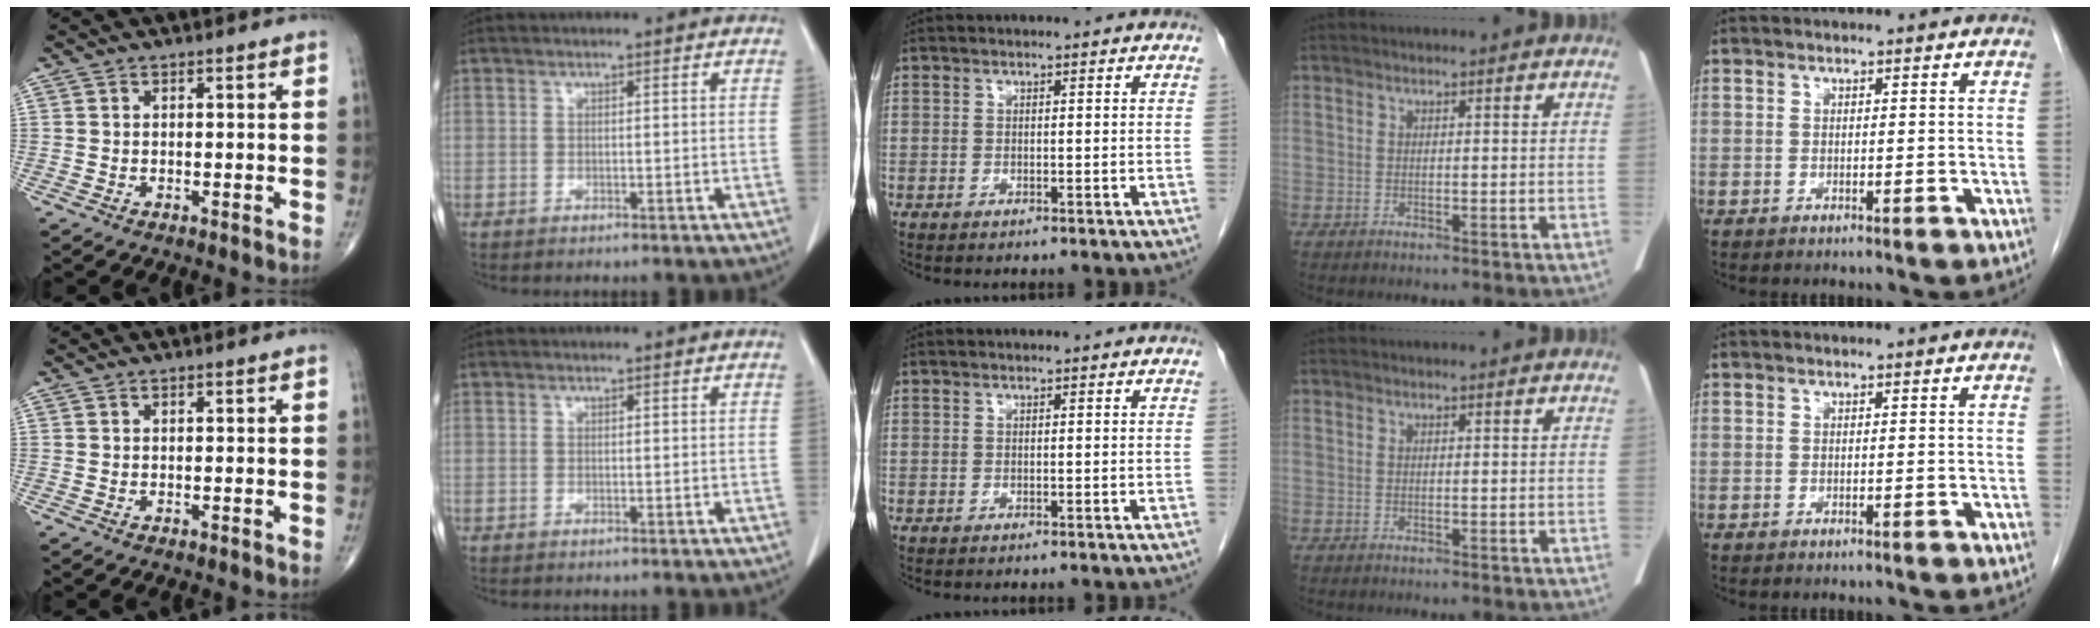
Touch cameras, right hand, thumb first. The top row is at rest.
{}